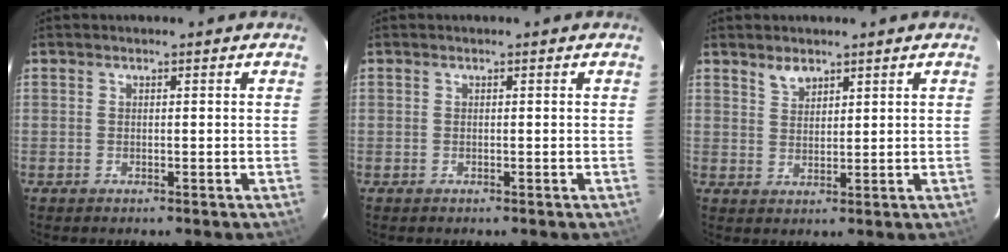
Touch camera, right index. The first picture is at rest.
{"total": 0.0}
{"total": 2.9, "force": [2.4, 1.4, 1.1], "torque": [-0.017, 0.003, 0.044]}